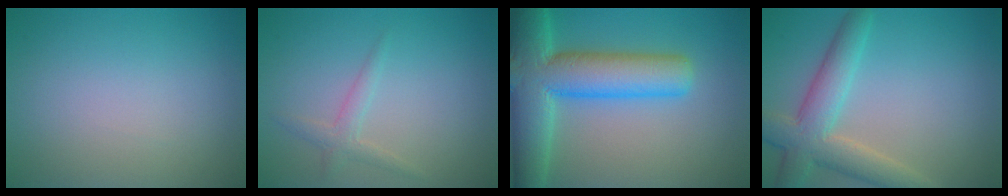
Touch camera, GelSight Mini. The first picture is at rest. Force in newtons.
{"total": 1.4, "press": 1.4, "slide": 0.0}
{"total": 10.7, "press": 10.7, "slide": 0.5}
{"total": 5.6, "press": 5.6, "slide": 0.6}